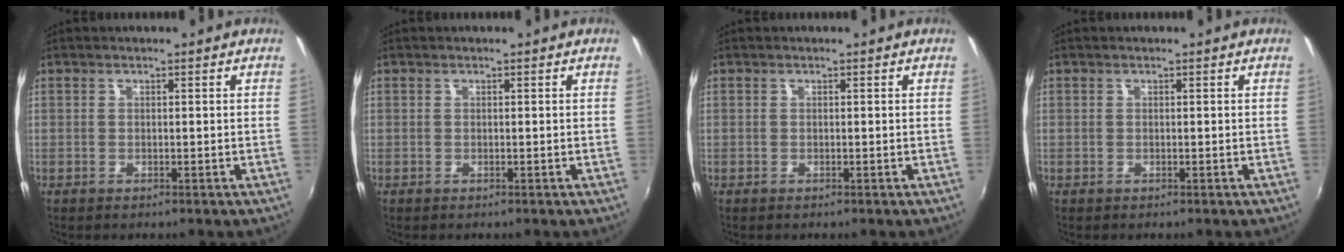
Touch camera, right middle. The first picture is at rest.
{"total": 0.0}
{"total": 0.0}
{"total": 0.0}